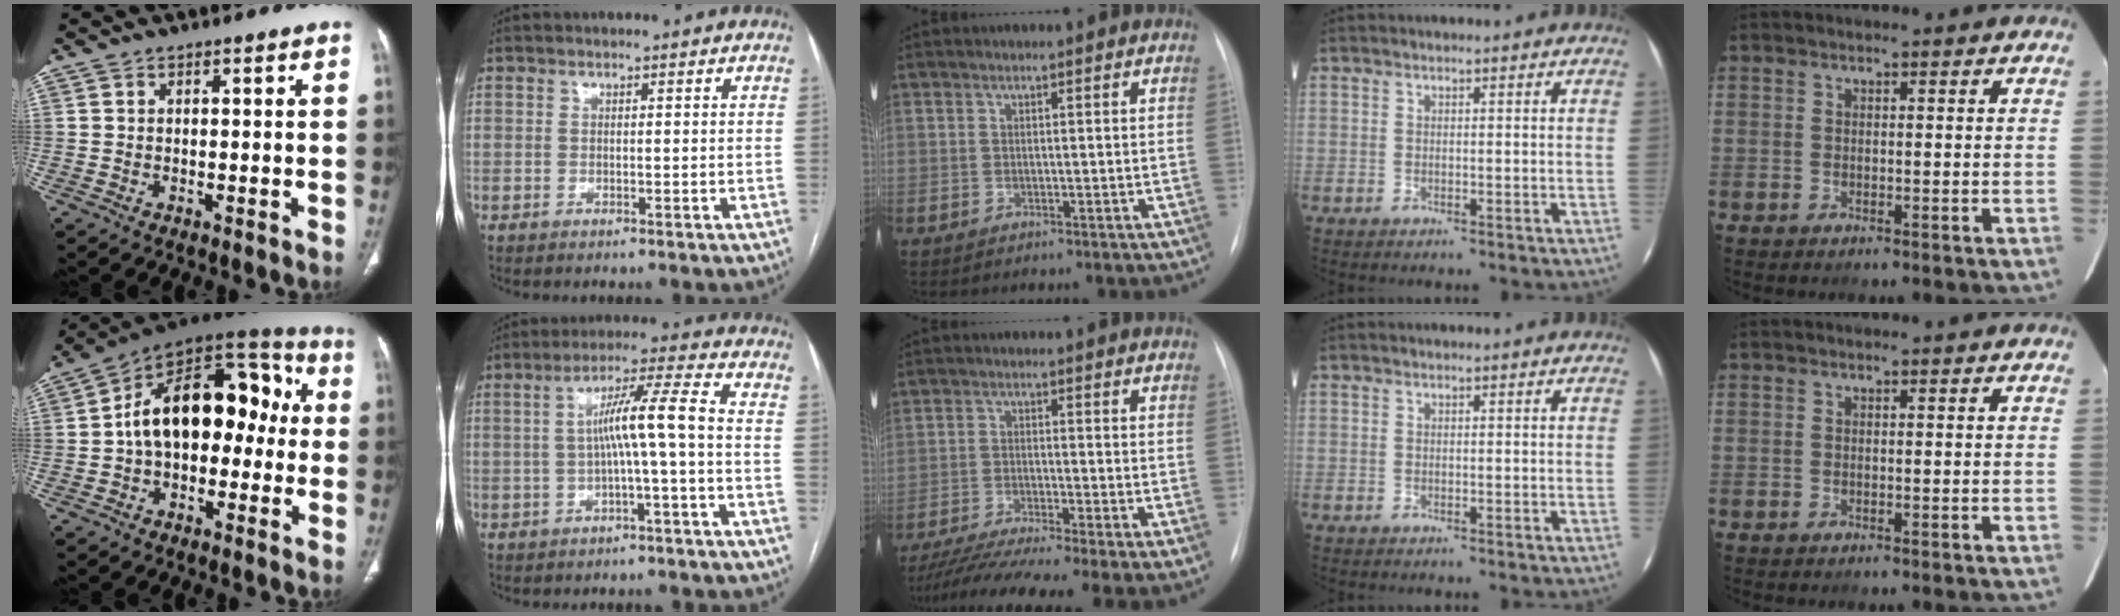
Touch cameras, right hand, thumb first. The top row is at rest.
{"thumb": {"total": 20.2, "force": [0.2, 12.4, 16.0], "torque": [-0.212, 0.059, -0.008]}, "index": {"total": 7.9, "force": [-0.8, -0.8, 7.9], "torque": [-0.136, 0.025, -0.011]}, "middle": {"total": 12.6, "force": [-8.6, 1.6, 9.1], "torque": [-0.160, -0.024, -0.142]}}